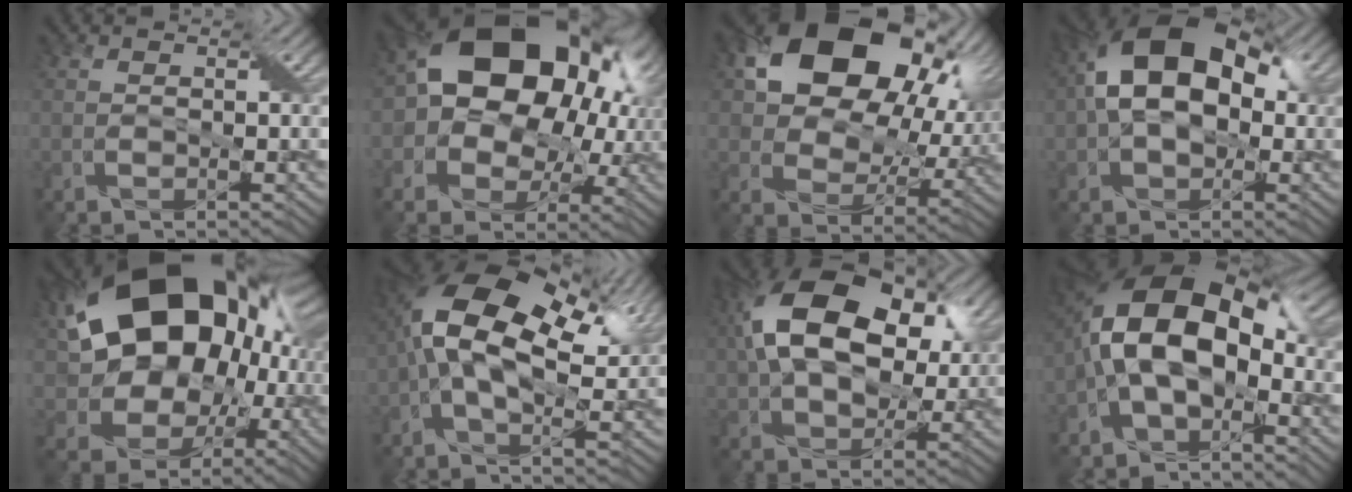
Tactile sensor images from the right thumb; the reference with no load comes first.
{"total": 18.7, "force": [3.4, 14.3, 11.5], "torque": [-0.182, -0.011, 0.067]}
{"total": 19.4, "force": [7.9, 13.7, 11.3], "torque": [-0.217, 0.030, 0.162]}
{"total": 14.8, "force": [2.0, 9.5, 11.2], "torque": [-0.192, 0.026, 0.019]}
{"total": 18.9, "force": [3.7, 13.9, 12.3], "torque": [-0.220, -0.016, 0.080]}
{"total": 15.9, "force": [3.9, 7.8, 13.3], "torque": [-0.257, 0.012, 0.054]}
{"total": 16.8, "force": [4.4, 10.4, 12.5], "torque": [-0.242, 0.024, 0.064]}
{"total": 14.4, "force": [-1.4, 7.9, 12.0], "torque": [-0.215, 0.024, -0.046]}